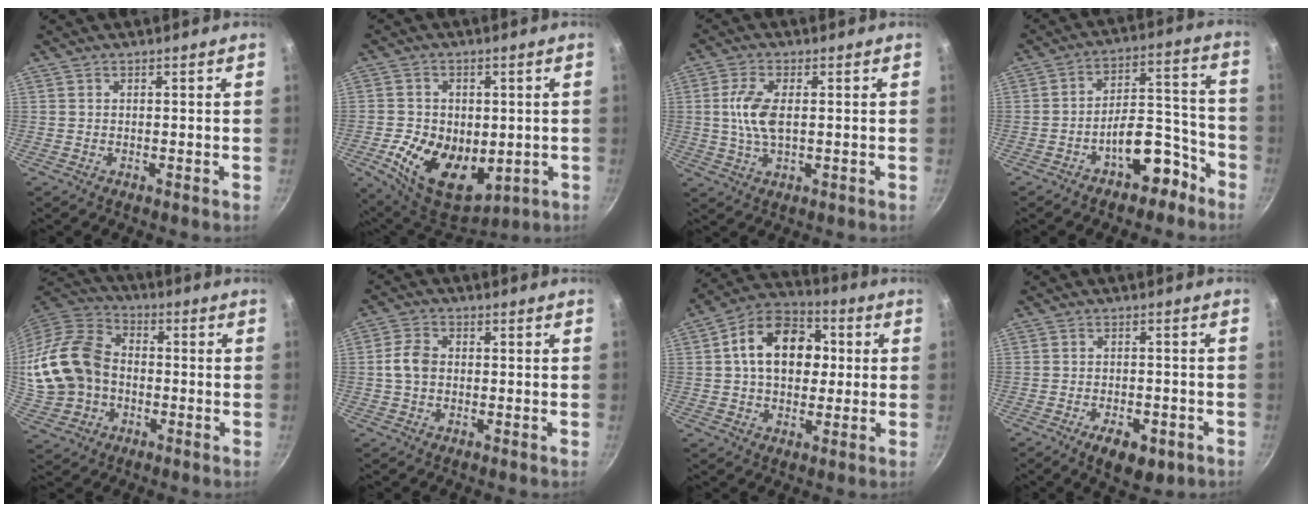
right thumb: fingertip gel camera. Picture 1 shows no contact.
{"total": 15.6, "force": [-2.6, 10.7, 11.0], "torque": [-0.172, -0.011, -0.021]}
{"total": 7.0, "force": [0.6, 3.2, 6.2], "torque": [-0.130, 0.002, 0.009]}
{"total": 11.6, "force": [-6.9, 5.9, 7.3], "torque": [-0.061, 0.092, -0.090]}
{"total": 19.5, "force": [-1.4, 14.9, 12.4], "torque": [-0.245, 0.037, -0.024]}
{"total": 4.9, "force": [-0.2, 3.6, 3.2], "torque": [-0.056, 0.015, -0.010]}
{"total": 15.5, "force": [2.2, 11.1, 10.6], "torque": [-0.134, 0.022, 0.016]}
{"total": 7.8, "force": [-3.8, 3.9, 5.5], "torque": [-0.066, 0.018, -0.046]}